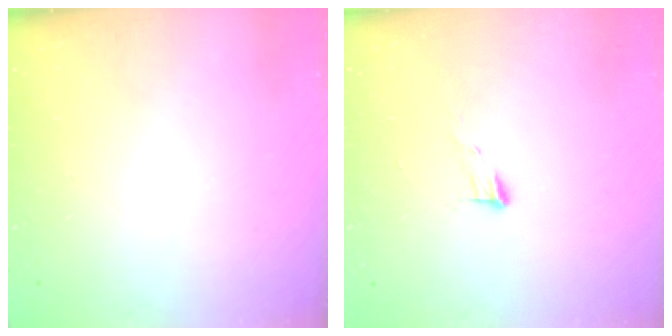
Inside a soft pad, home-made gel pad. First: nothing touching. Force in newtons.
{"total": 5.4, "press": 5.4, "slide": 0.5}